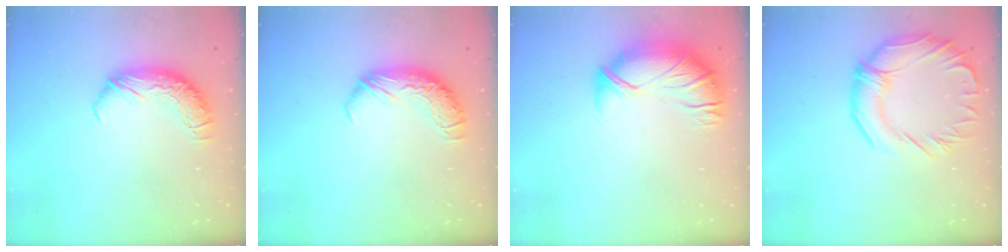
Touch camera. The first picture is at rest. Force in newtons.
{"total": 0.0}
{"total": 2.6, "press": 1.1, "slide": 2.3}
{"total": 5.6, "press": 5.0, "slide": 2.5}